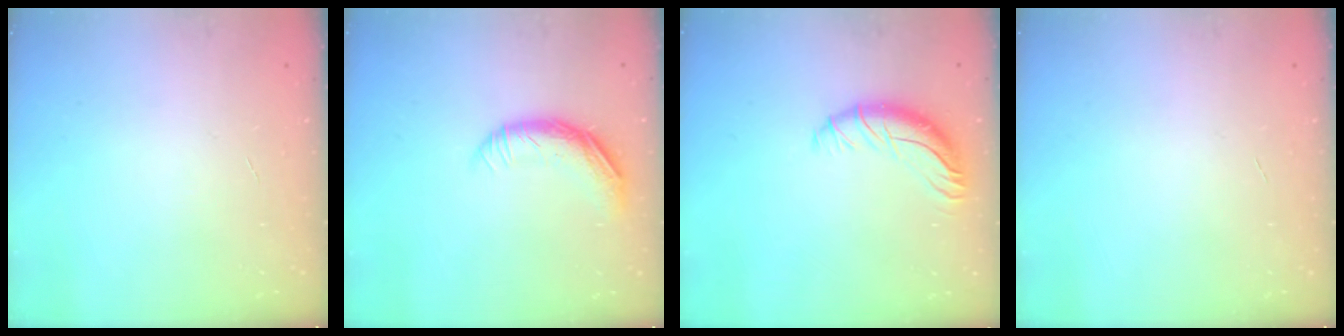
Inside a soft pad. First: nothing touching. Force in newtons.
{"total": 10.8, "press": 10.5, "slide": 2.3}
{"total": 11.2, "press": 10.9, "slide": 2.5}
{"total": 0.0}